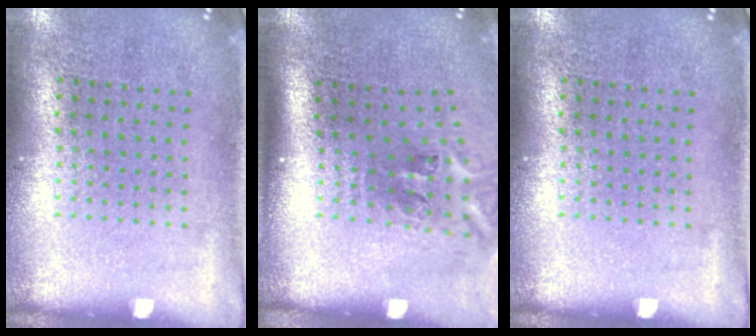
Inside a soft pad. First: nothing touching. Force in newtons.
{"total": 2.3, "press": 1.4, "slide": 1.8}
{"total": 0.0}